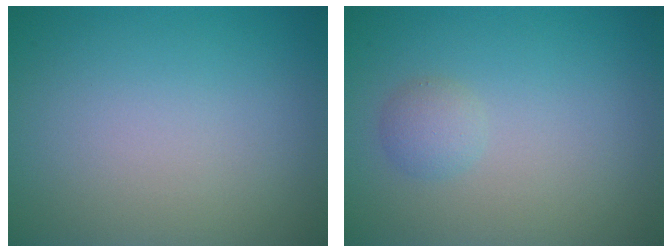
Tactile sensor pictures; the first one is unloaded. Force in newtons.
{"total": 1.3, "press": 1.3, "slide": 0.2}